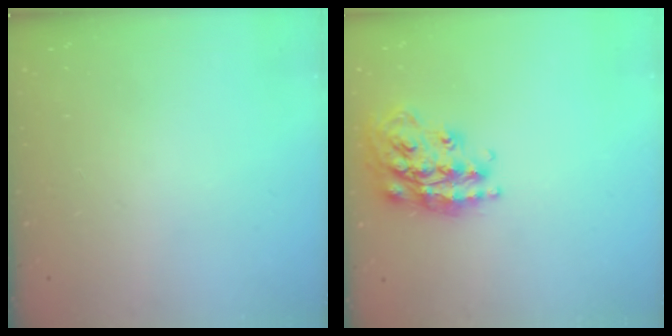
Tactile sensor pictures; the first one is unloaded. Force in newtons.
{"total": 19.4, "press": 19.4, "slide": 1.4}